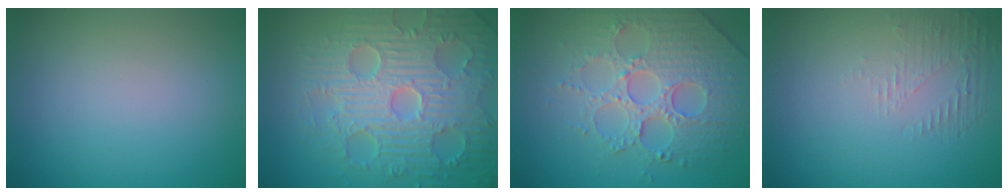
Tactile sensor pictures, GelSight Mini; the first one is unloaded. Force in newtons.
{"total": 9.2, "press": 6.8, "slide": 6.2}
{"total": 5.4, "press": 5.1, "slide": 1.9}
{"total": 1.6, "press": 0.4, "slide": 1.6}